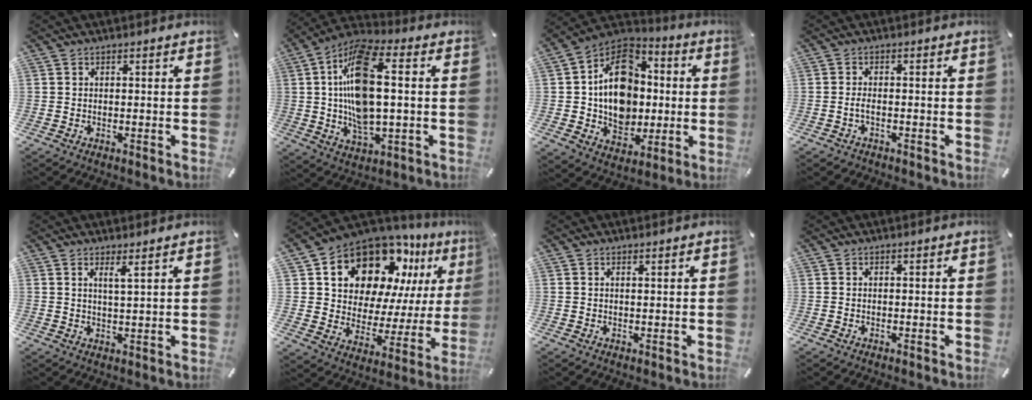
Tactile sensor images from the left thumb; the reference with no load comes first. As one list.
[{"total": 17.0, "force": [1.7, 7.5, 15.2], "torque": [-0.312, -0.004, 0.024]}, {"total": 16.2, "force": [0.0, 13.6, 8.8], "torque": [-0.143, 0.005, 0.005]}, {"total": 1.7, "force": [-0.7, 0.6, 1.4], "torque": [-0.033, -0.001, -0.015]}, {"total": 3.1, "force": [2.4, -0.4, 2.0], "torque": [-0.045, -0.011, 0.041]}, {"total": 15.7, "force": [11.1, 9.3, 6.0], "torque": [-0.106, -0.091, 0.197]}, {"total": 0.8, "force": [0.7, -0.1, 0.4], "torque": [-0.008, -0.003, 0.012]}, {"total": 0.0}]